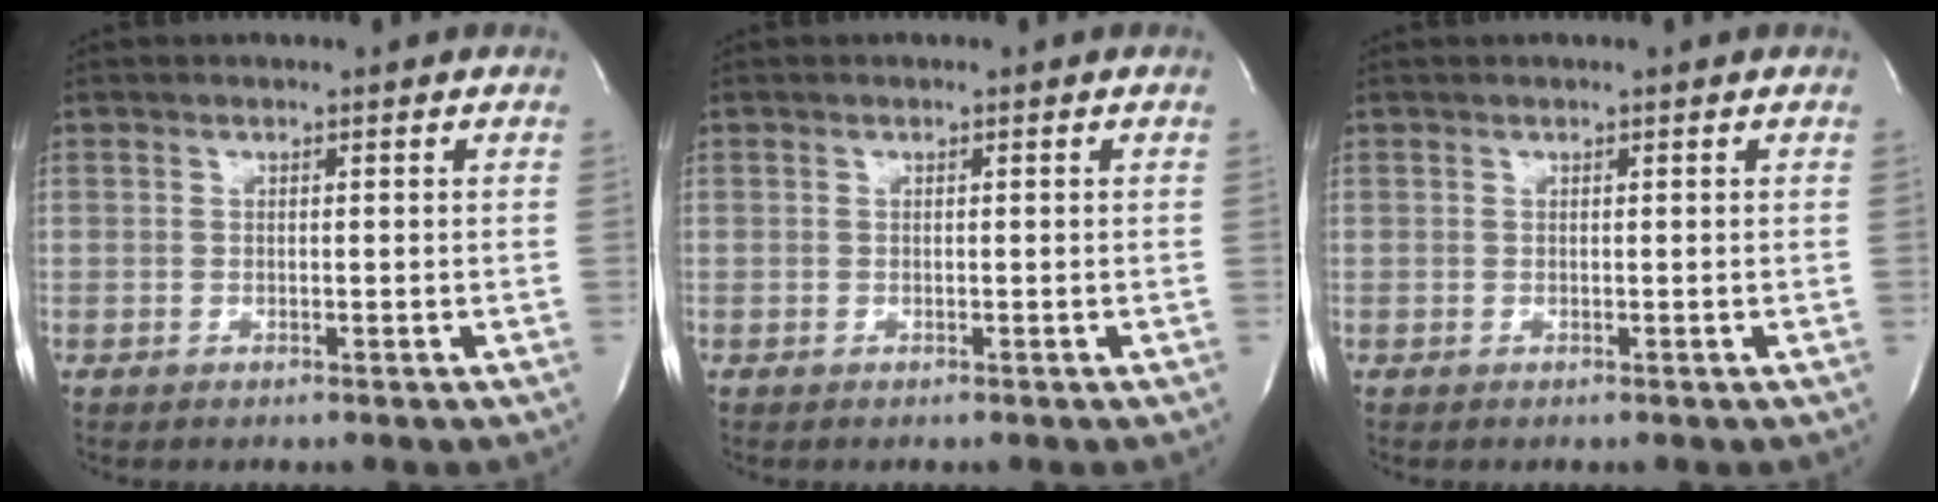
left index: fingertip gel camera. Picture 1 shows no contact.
{"total": 0.0}
{"total": 1.1, "force": [1.0, -0.1, 0.4], "torque": [-0.007, 0.011, 0.014]}